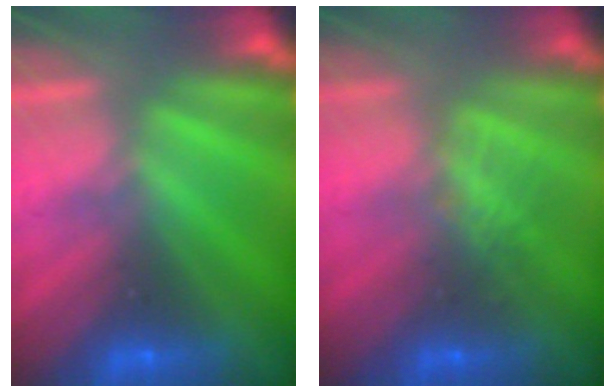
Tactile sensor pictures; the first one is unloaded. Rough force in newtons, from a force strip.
{"total": 2.7}